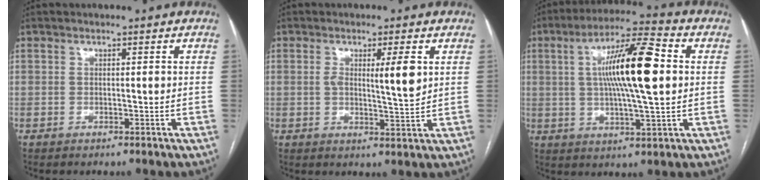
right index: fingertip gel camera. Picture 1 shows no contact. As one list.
[{"total": 5.2, "force": [1.3, 0.1, 5.0], "torque": [-0.081, -0.006, 0.021]}, {"total": 14.7, "force": [1.9, 1.6, 14.5], "torque": [-0.253, 0.015, 0.029]}]